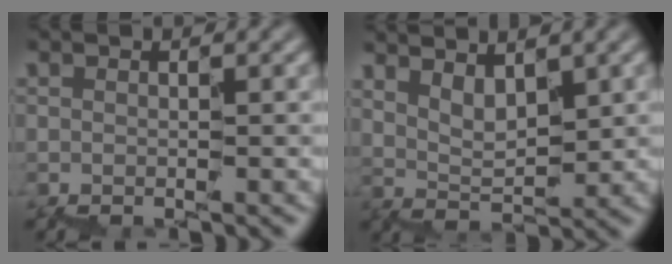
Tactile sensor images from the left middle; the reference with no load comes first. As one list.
[{"total": 2.2, "force": [2.0, 0.7, 0.4], "torque": [-0.018, 0.000, 0.041]}]